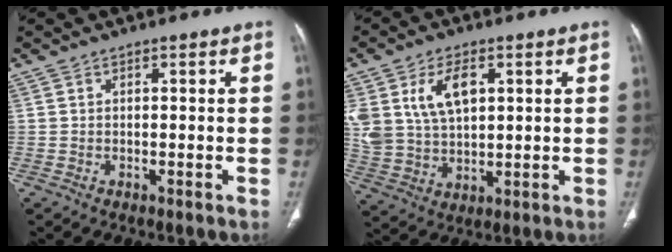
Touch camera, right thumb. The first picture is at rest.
{"total": 11.5, "force": [4.0, 6.8, 8.3], "torque": [-0.155, -0.007, 0.085]}